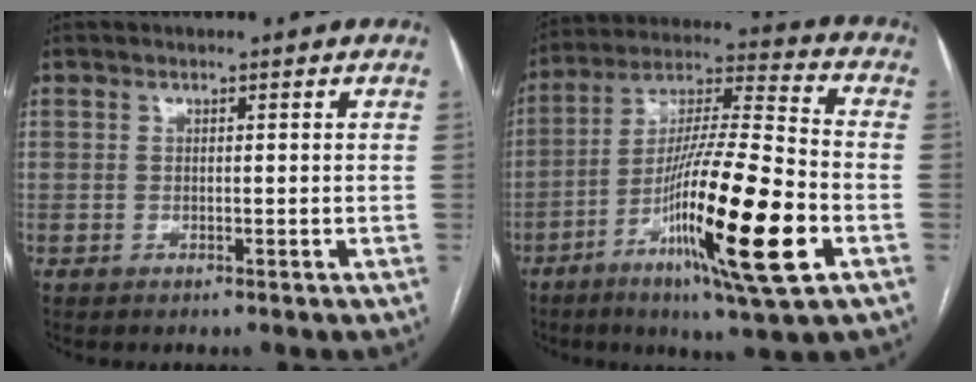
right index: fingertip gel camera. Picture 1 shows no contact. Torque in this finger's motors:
{"motor_torque": [2.14, 0.00, 0.57, 0.17]}